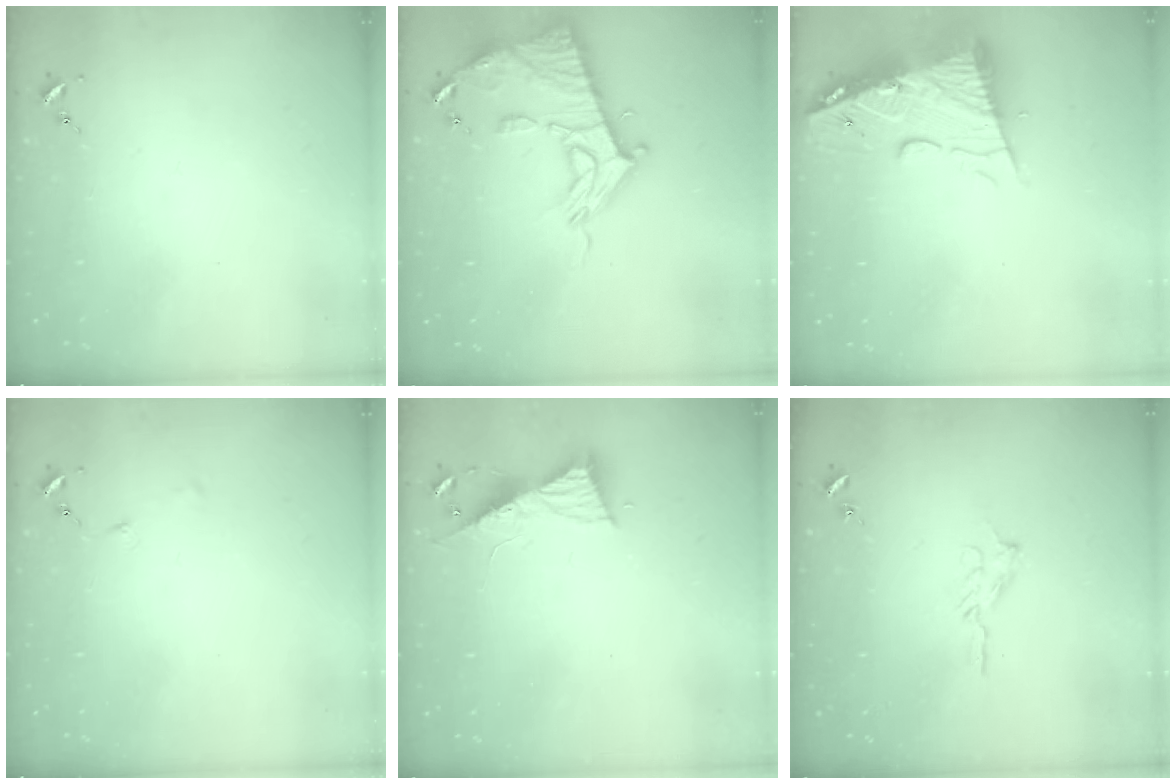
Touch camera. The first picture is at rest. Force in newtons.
{"total": 16.6, "press": 16.5, "slide": 1.3}
{"total": 15.9, "press": 15.8, "slide": 1.5}
{"total": 0.0}
{"total": 8.7, "press": 8.6, "slide": 0.8}
{"total": 5.1, "press": 5.1, "slide": 0.5}